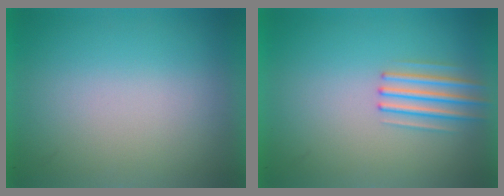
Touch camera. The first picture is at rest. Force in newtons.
{"total": 2.3}